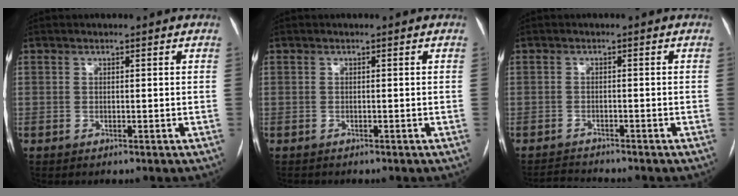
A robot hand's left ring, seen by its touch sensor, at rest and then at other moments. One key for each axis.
{"total": 1.2, "fx": -1.0, "fy": 0.4, "fz": 0.3, "tx": -0.007, "ty": -0.003, "tz": -0.011}
{"total": 2.6, "fx": -2.6, "fy": -0.3, "fz": -0.1, "tx": -0.001, "ty": -0.015, "tz": -0.044}